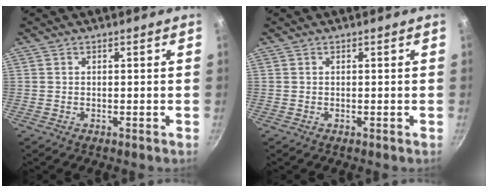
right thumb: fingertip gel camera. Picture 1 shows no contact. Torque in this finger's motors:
{"motor_torque": [0.05, 0.00, 0.01, -0.01, 0.00]}